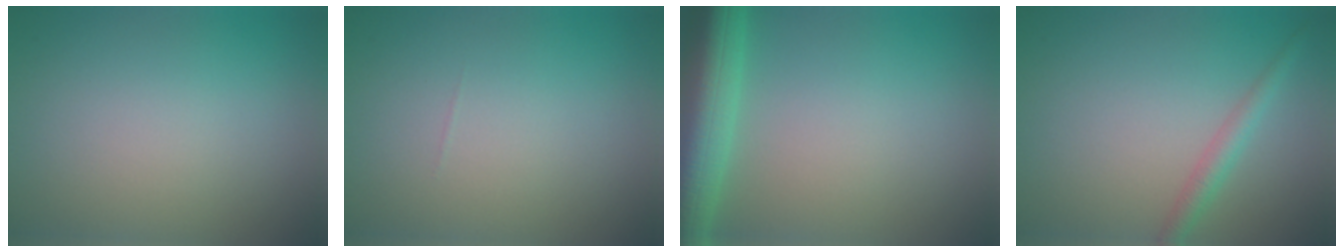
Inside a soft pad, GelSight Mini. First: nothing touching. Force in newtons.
{"total": 0.0}
{"total": 8.9, "press": 8.9, "slide": 0.3}
{"total": 1.9, "press": 1.9, "slide": 0.0}